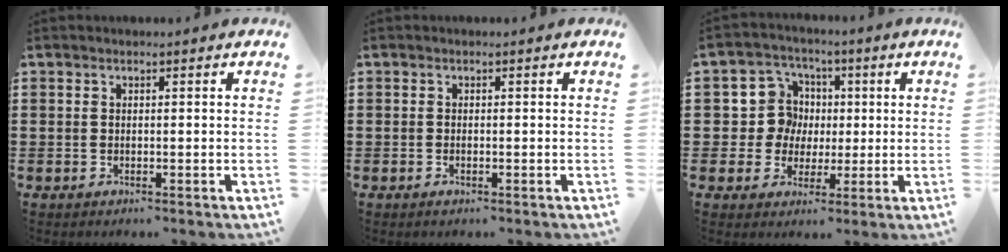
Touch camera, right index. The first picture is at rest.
{"total": 0.6, "force": [-0.4, 0.0, 0.4], "torque": [-0.009, -0.006, -0.006]}
{"total": 8.5, "force": [0.9, 8.2, 2.2], "torque": [-0.065, 0.015, 0.020]}